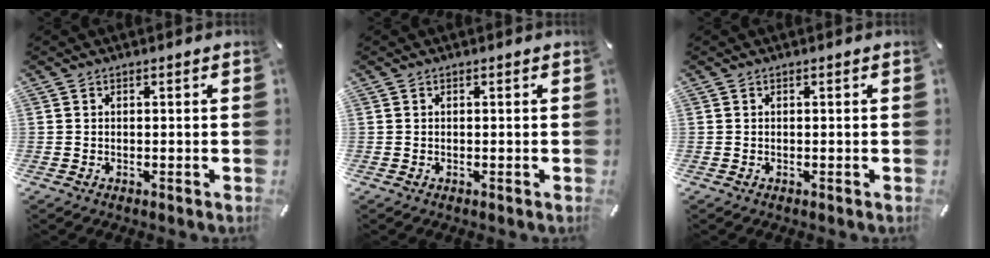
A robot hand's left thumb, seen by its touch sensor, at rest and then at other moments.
{"total": 0.0}
{"total": 0.0}